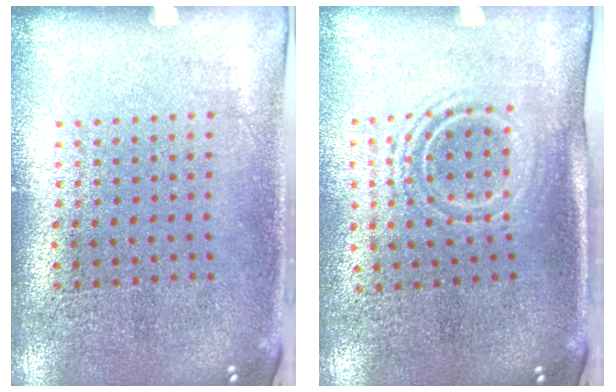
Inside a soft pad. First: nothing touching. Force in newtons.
{"total": 1.6, "press": 1.2, "slide": 1.0}